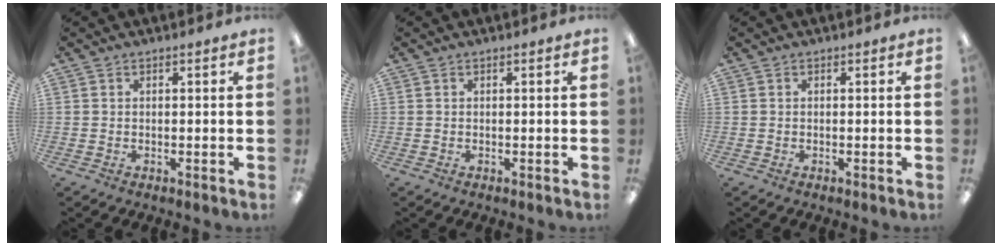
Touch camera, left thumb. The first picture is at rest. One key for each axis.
{"total": 0.0}
{"total": 0.0}